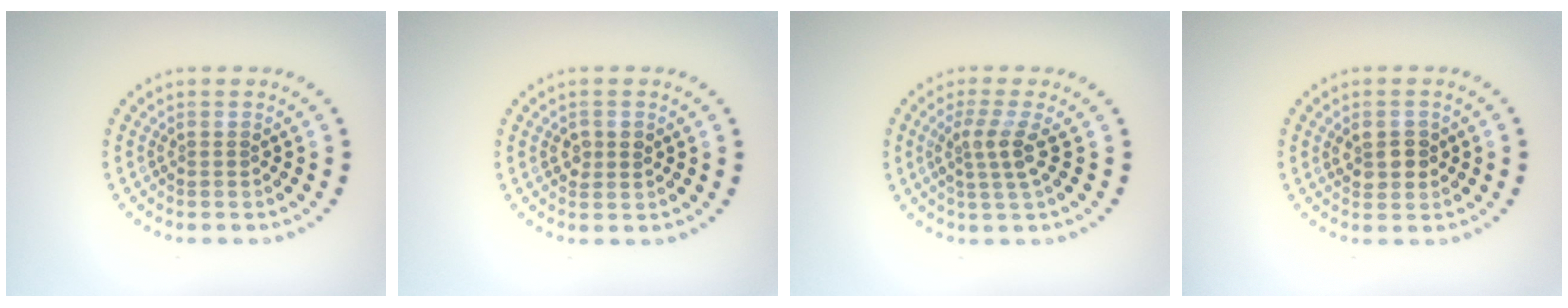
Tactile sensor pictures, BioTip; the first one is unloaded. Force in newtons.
{"total": 1.4, "press": 1.4, "slide": 0.2}
{"total": 2.7, "press": 2.0, "slide": 1.8}
{"total": 2.5, "press": 2.5, "slide": 0.4}